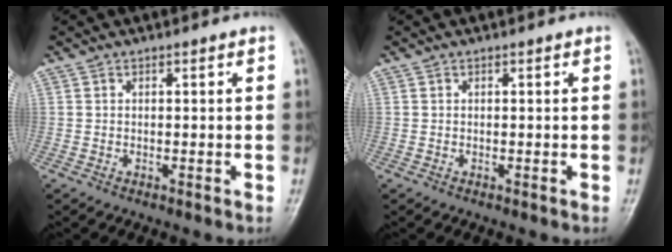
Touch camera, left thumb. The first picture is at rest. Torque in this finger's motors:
{"motor_torque": [-0.03, 0.03, -0.06, -0.04, 0.00]}